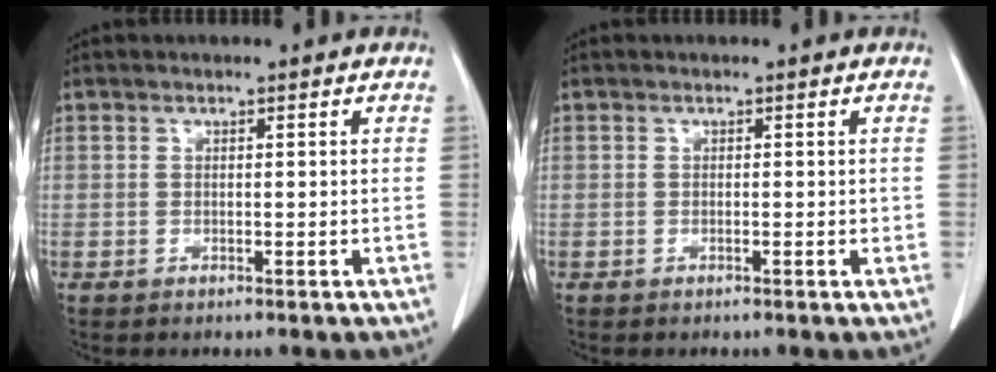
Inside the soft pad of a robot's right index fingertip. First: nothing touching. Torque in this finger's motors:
{"motor_torque": [0.15, -0.10, 0.11, 0.01]}